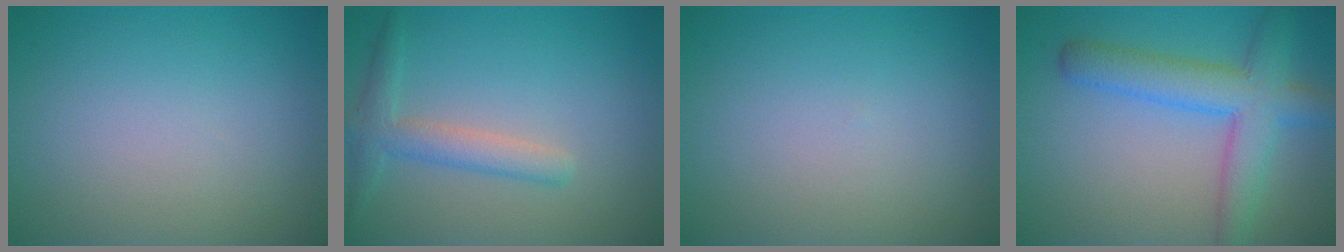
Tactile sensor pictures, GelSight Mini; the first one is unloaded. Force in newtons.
{"total": 2.8, "press": 2.8, "slide": 0.1}
{"total": 0.0}
{"total": 6.1, "press": 6.1, "slide": 0.2}